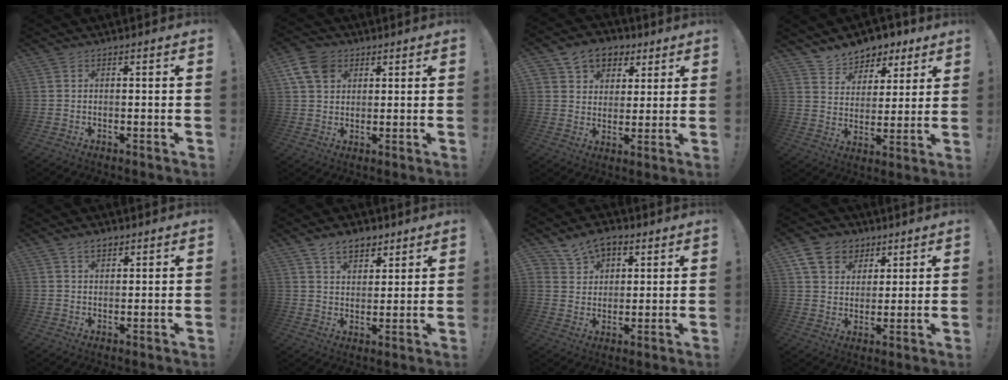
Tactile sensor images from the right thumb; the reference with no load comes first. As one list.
[{"total": 9.4, "force": [4.4, 6.8, 4.6], "torque": [-0.086, -0.011, 0.088]}, {"total": 10.8, "force": [5.7, 8.4, 3.7], "torque": [-0.052, -0.025, 0.112]}, {"total": 8.3, "force": [6.9, 4.7, 0.4], "torque": [-0.009, -0.061, 0.133]}, {"total": 3.5, "force": [2.3, 2.0, 1.7], "torque": [-0.023, -0.009, 0.042]}, {"total": 8.4, "force": [5.7, 5.2, 3.5], "torque": [-0.047, -0.027, 0.108]}, {"total": 8.4, "force": [5.5, 5.9, 2.6], "torque": [-0.044, -0.030, 0.107]}, {"total": 11.4, "force": [6.1, 8.8, 4.1], "torque": [-0.061, -0.035, 0.122]}]